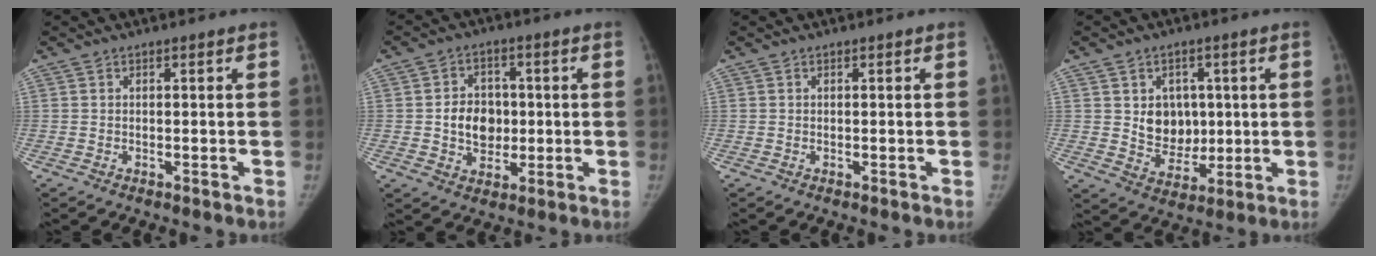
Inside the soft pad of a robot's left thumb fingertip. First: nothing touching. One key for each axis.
{"total": 8.1, "fx": -0.1, "fy": 6.7, "fz": 4.6, "tx": -0.036, "ty": 0.007, "tz": -0.001}
{"total": 0.0}
{"total": 8.7, "fx": 1.4, "fy": 7.2, "fz": 4.6, "tx": -0.021, "ty": -0.010, "tz": 0.034}